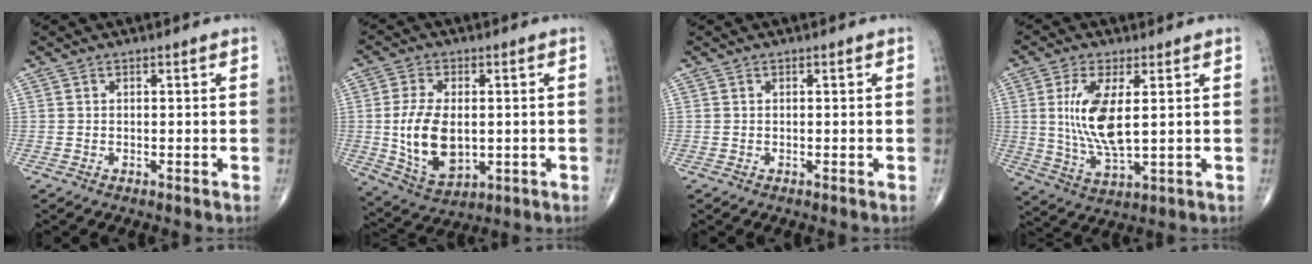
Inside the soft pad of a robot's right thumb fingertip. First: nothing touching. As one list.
[{"total": 12.6, "force": [-0.4, 7.3, 10.2], "torque": [-0.185, -0.011, 0.006]}, {"total": 0.0}, {"total": 11.1, "force": [1.8, 4.0, 10.2], "torque": [-0.215, -0.021, 0.044]}]